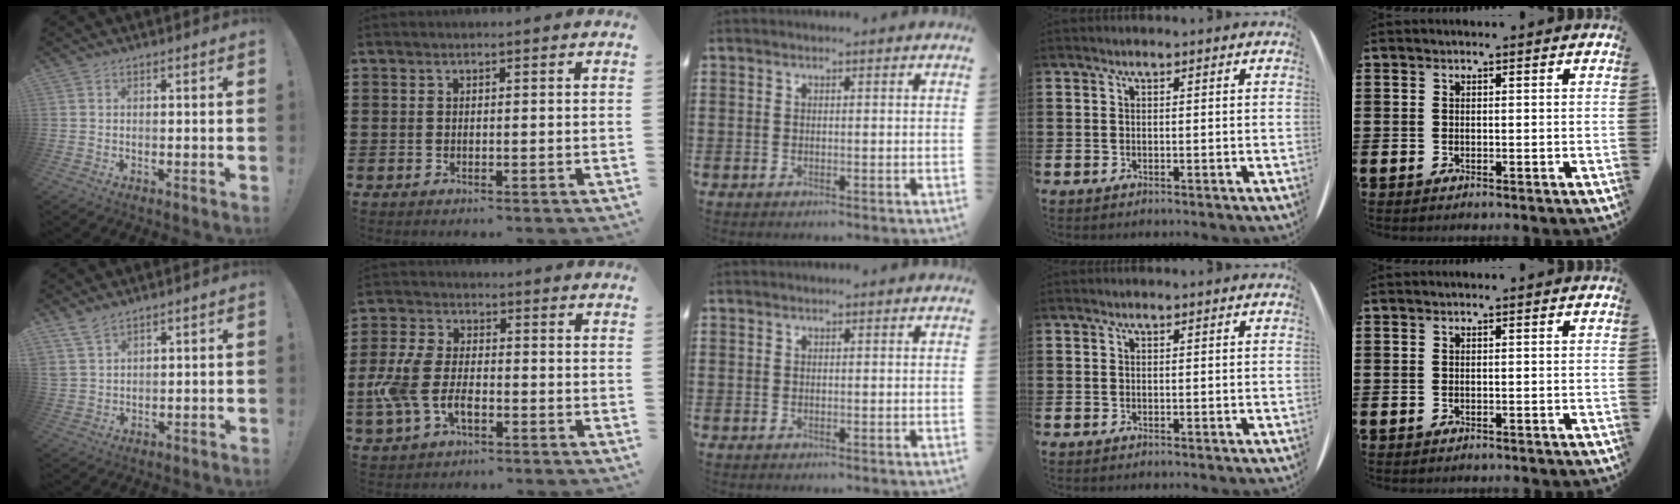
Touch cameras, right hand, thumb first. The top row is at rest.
{"thumb": {"total": 5.4, "force": [4.4, 1.9, 2.4], "torque": [-0.050, -0.020, 0.086]}, "index": {"total": 7.0, "force": [-2.6, 3.8, 5.3], "torque": [-0.148, -0.007, -0.059]}}